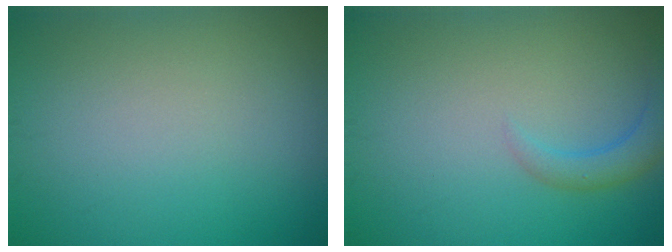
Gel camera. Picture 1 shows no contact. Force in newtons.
{"total": 2.3, "press": 2.3, "slide": 0.3}